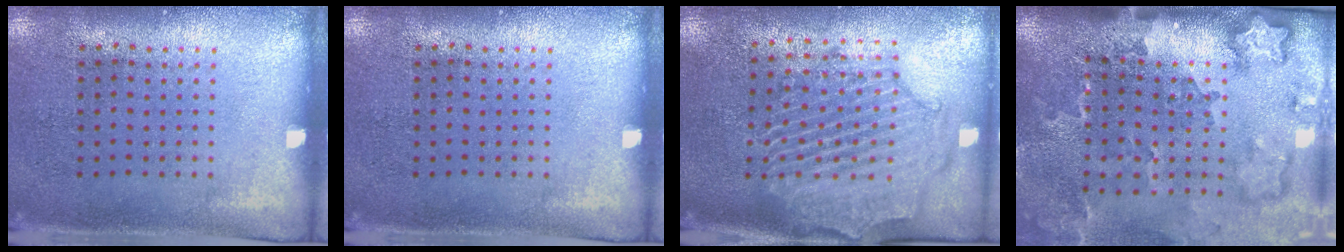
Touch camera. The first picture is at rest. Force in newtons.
{"total": 0.0}
{"total": 2.3, "press": 2.2, "slide": 0.8}
{"total": 3.5, "press": 2.4, "slide": 2.6}